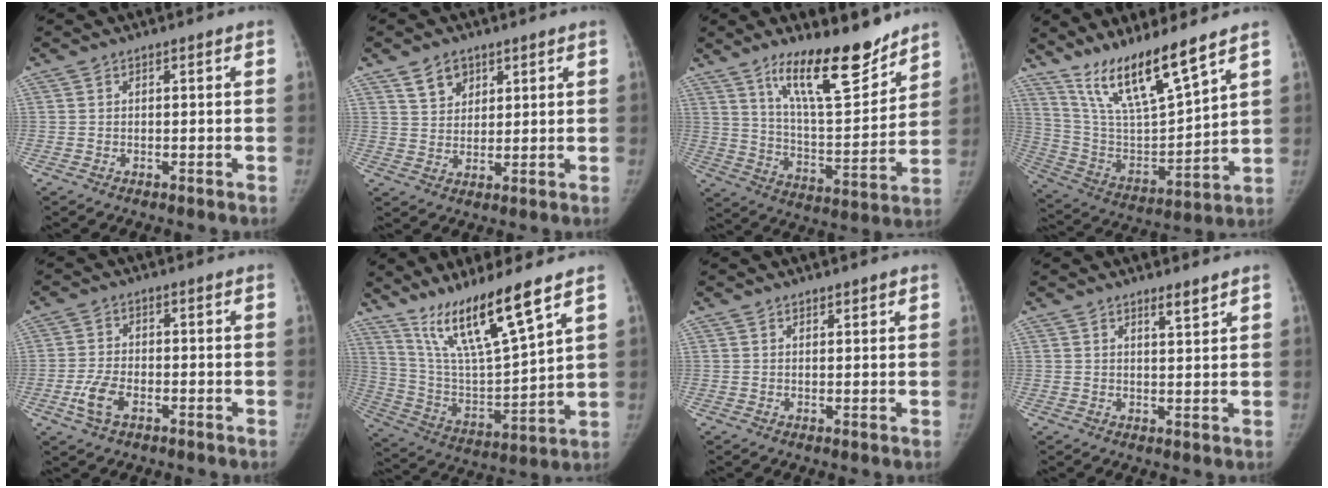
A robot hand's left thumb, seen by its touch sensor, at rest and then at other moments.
{"total": 5.3, "force": [3.3, 3.7, 1.9], "torque": [-0.009, -0.023, 0.063]}
{"total": 17.6, "force": [12.8, 4.8, 11.1], "torque": [-0.140, -0.093, 0.219]}
{"total": 16.7, "force": [12.5, 2.7, 10.7], "torque": [-0.177, -0.069, 0.246]}
{"total": 5.1, "force": [-2.2, 2.7, 3.7], "torque": [-0.083, 0.008, -0.041]}
{"total": 17.2, "force": [12.0, 1.9, 12.1], "torque": [-0.206, -0.066, 0.235]}
{"total": 1.3, "force": [1.1, 0.6, 0.5], "torque": [0.003, -0.006, 0.015]}
{"total": 2.5, "force": [2.1, 0.2, 1.4], "torque": [-0.020, -0.020, 0.035]}